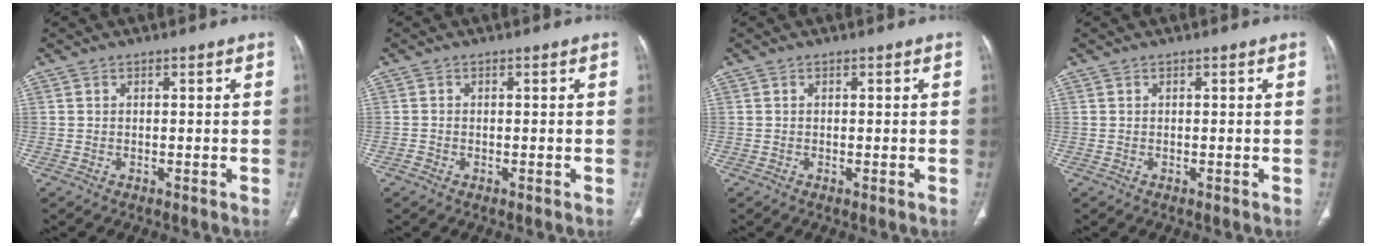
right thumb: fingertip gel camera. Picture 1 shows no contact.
{"total": 0.5, "force": [-0.3, 0.4, 0.1], "torque": [-0.005, -0.001, -0.010]}
{"total": 0.0}
{"total": 0.0}